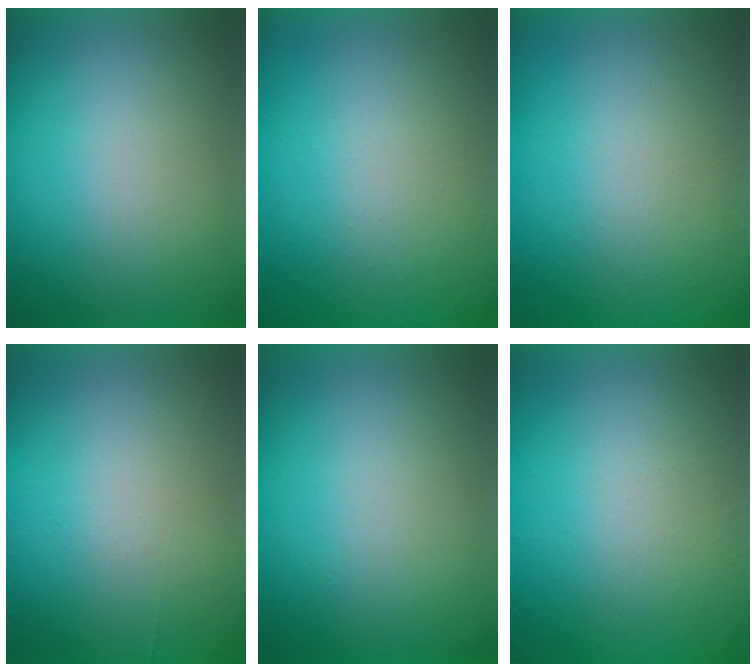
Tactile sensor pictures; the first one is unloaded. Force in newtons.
{"total": 5.0}
{"total": 5.0}
{"total": 4.5}
{"total": 0.0}
{"total": 4.7}